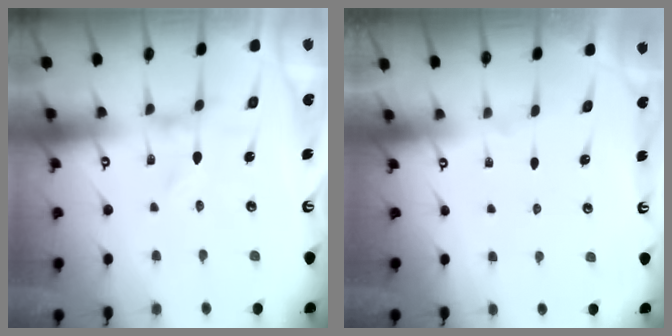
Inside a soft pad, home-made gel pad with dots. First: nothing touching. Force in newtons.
{"total": 0.0}